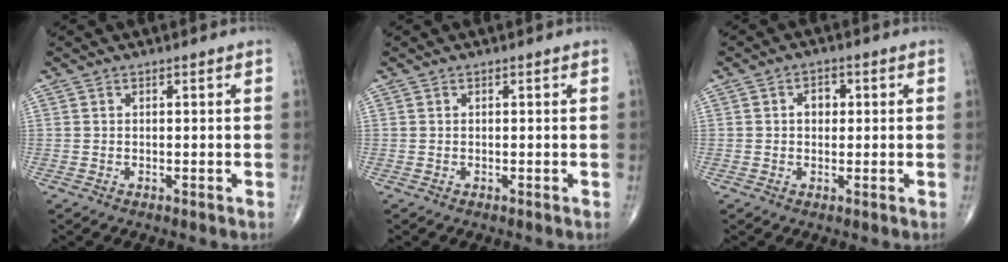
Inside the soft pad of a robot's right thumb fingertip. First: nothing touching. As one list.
[{"total": 0.0}, {"total": 2.9, "force": [0.4, 2.2, 1.9], "torque": [-0.016, 0.008, 0.002]}]